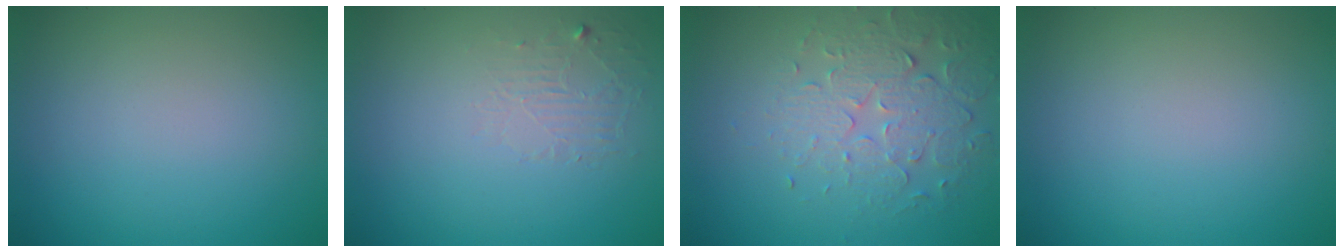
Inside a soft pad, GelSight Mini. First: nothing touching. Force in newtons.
{"total": 1.4, "press": 0.1, "slide": 1.4}
{"total": 4.0, "press": 3.5, "slide": 1.8}
{"total": 0.0}